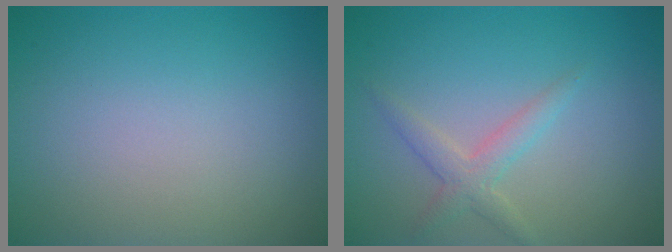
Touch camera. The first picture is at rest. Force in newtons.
{"total": 2.1, "press": 2.1, "slide": 0.1}